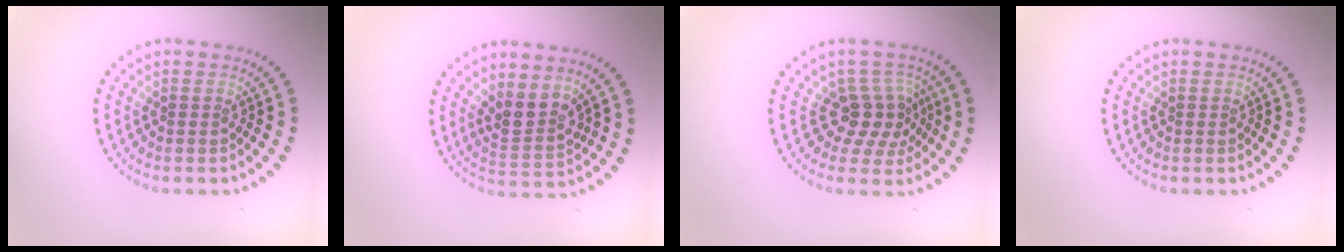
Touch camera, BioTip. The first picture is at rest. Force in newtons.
{"total": 2.7, "press": 2.3, "slide": 1.5}
{"total": 3.5, "press": 2.8, "slide": 2.0}
{"total": 0.0}